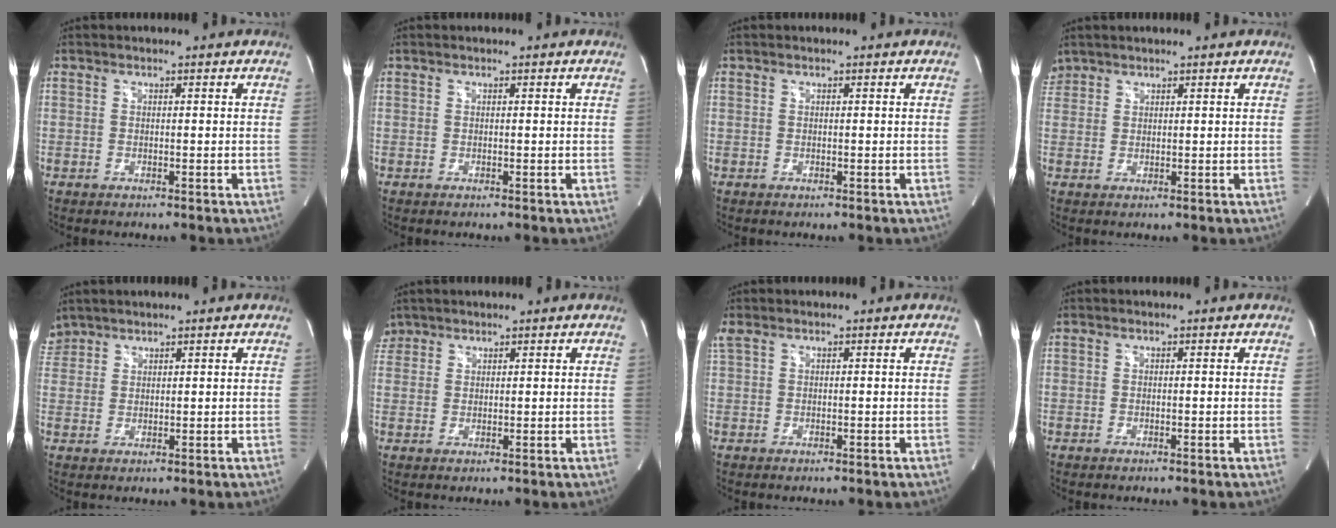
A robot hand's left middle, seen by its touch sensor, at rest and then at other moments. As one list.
[{"total": 0.0}, {"total": 0.0}, {"total": 2.3, "force": [2.0, 1.2, -0.1], "torque": [0.001, 0.014, 0.041]}, {"total": 3.7, "force": [3.2, 1.8, 0.0], "torque": [0.001, 0.018, 0.066]}, {"total": 2.9, "force": [2.3, 1.8, -0.2], "torque": [0.008, 0.011, 0.045]}, {"total": 1.5, "force": [1.1, 0.5, 0.9], "torque": [-0.035, 0.027, 0.030]}, {"total": 0.0}]